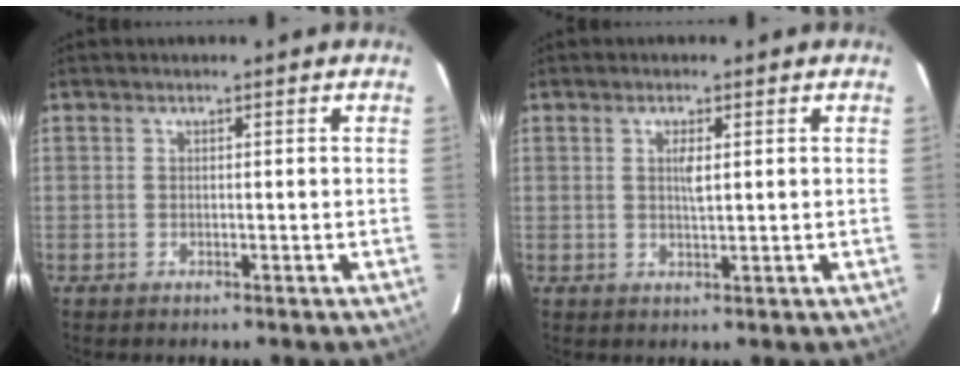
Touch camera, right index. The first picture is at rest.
{"total": 2.5, "force": [0.6, 0.7, 2.3], "torque": [-0.041, -0.002, 0.011]}